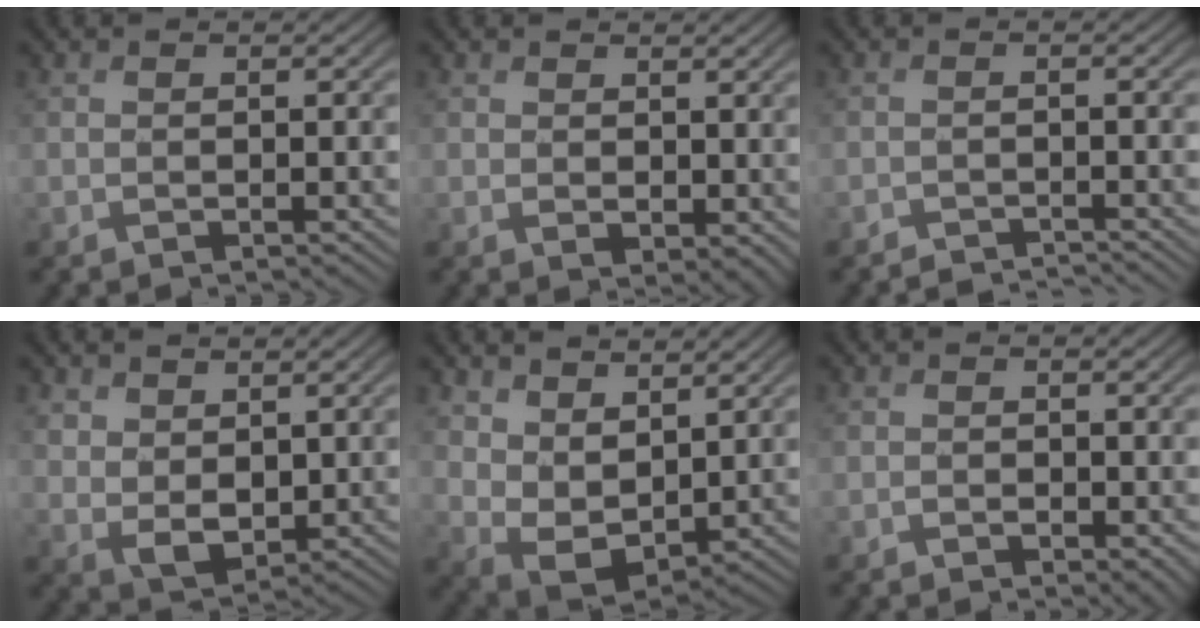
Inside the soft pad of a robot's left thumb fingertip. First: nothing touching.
{"total": 2.5, "force": [1.0, 1.5, 1.7], "torque": [-0.032, -0.007, 0.021]}
{"total": 2.2, "force": [-2.2, 0.1, 0.3], "torque": [-0.002, -0.002, -0.040]}
{"total": 4.9, "force": [2.2, 3.3, 2.9], "torque": [-0.075, -0.011, 0.050]}
{"total": 8.7, "force": [4.2, 5.1, 5.7], "torque": [-0.142, -0.007, 0.086]}
{"total": 1.6, "force": [-0.5, 0.9, 1.1], "torque": [-0.021, -0.006, -0.009]}